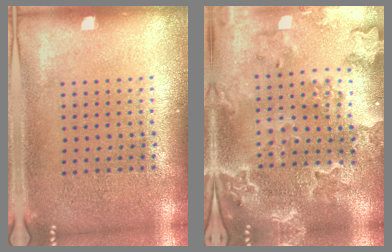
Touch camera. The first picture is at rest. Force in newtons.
{"total": 2.3, "press": 2.2, "slide": 0.5}